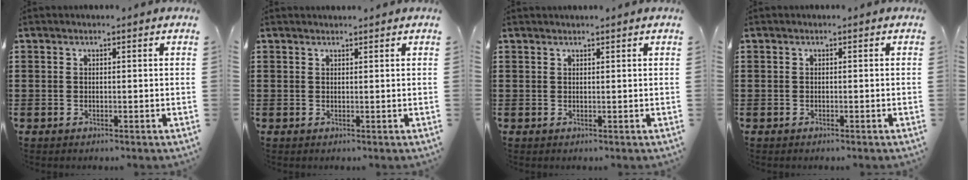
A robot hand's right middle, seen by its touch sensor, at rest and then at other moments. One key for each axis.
{"total": 0.5, "fx": 0.5, "fy": 0.0, "fz": 0.0, "tx": -0.001, "ty": 0.000, "tz": 0.011}
{"total": 0.6, "fx": 0.6, "fy": 0.0, "fz": 0.1, "tx": -0.003, "ty": -0.001, "tz": 0.013}
{"total": 0.0}